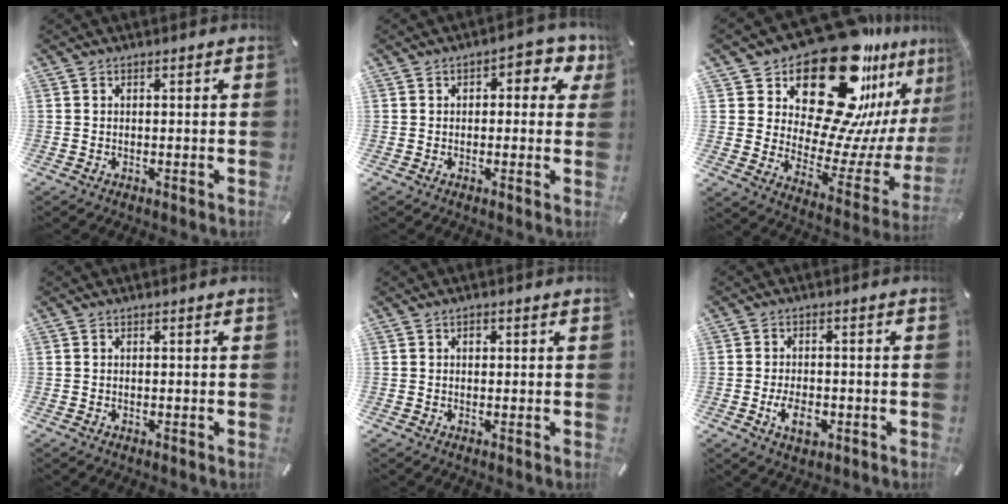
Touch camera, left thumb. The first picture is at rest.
{"total": 4.5, "force": [1.0, 3.0, 3.2], "torque": [-0.036, 0.002, 0.008]}
{"total": 31.1, "force": [20.5, 14.6, 18.2], "torque": [-0.256, -0.177, 0.368]}
{"total": 0.0}
{"total": 1.0, "force": [0.3, 0.8, 0.5], "torque": [-0.002, 0.001, 0.003]}
{"total": 5.4, "force": [-1.9, 3.4, 3.7], "torque": [-0.079, -0.003, -0.039]}